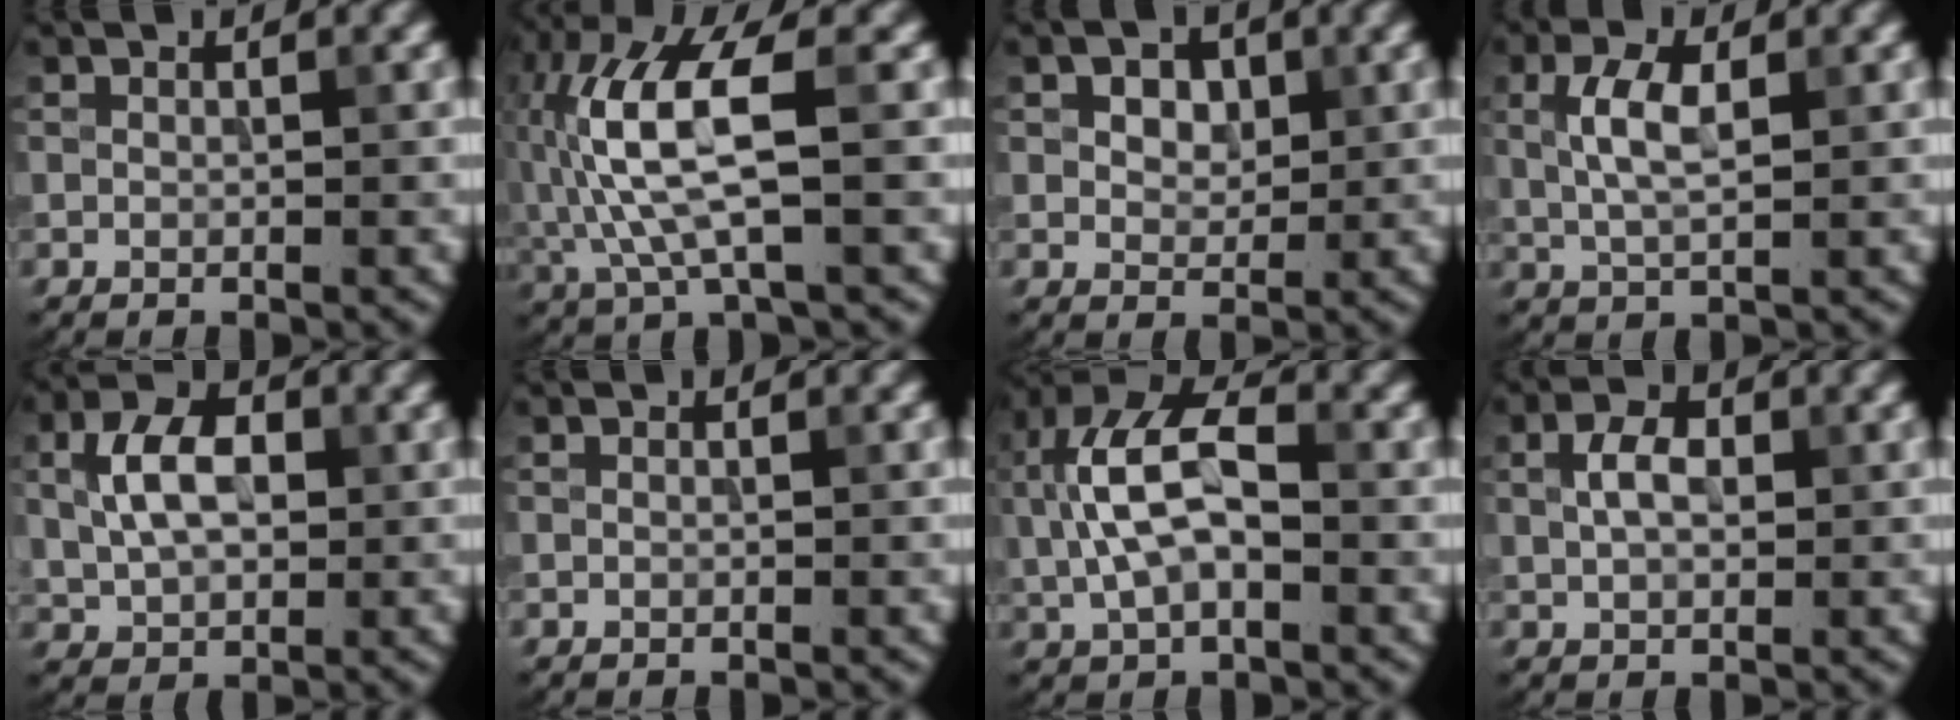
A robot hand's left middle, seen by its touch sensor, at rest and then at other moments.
{"total": 8.3, "force": [-0.1, 2.6, 7.9], "torque": [-0.180, 0.016, -0.002]}
{"total": 3.4, "force": [1.5, 2.3, 2.1], "torque": [-0.036, 0.009, 0.012]}
{"total": 3.8, "force": [0.8, 1.6, 3.3], "torque": [-0.074, 0.004, 0.015]}
{"total": 5.7, "force": [1.1, 3.8, 4.1], "torque": [-0.082, 0.008, 0.015]}
{"total": 0.0}
{"total": 7.6, "force": [0.2, 4.0, 6.4], "torque": [-0.138, 0.016, -0.005]}
{"total": 3.1, "force": [0.7, 1.9, 2.4], "torque": [-0.050, 0.004, 0.012]}